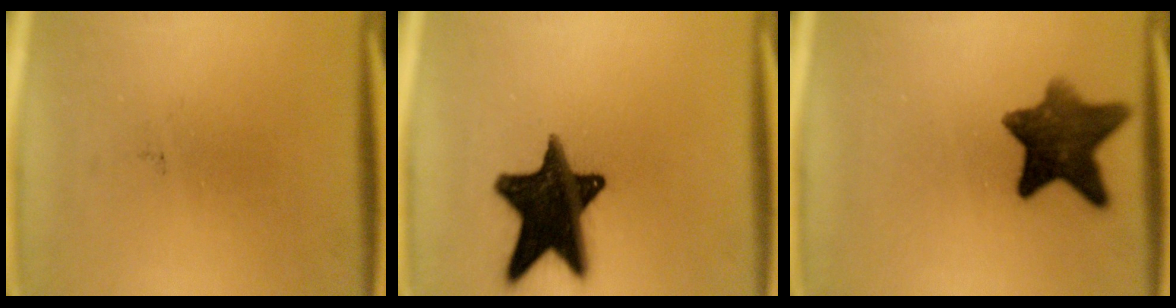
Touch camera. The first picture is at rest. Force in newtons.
{"total": 17.8}
{"total": 10.3}